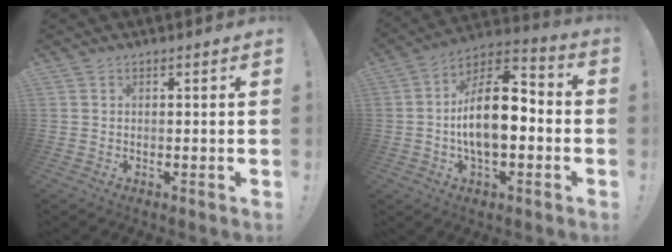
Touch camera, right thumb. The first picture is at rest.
{"total": 16.1, "force": [-2.2, 8.2, 13.7], "torque": [-0.241, 0.014, -0.039]}